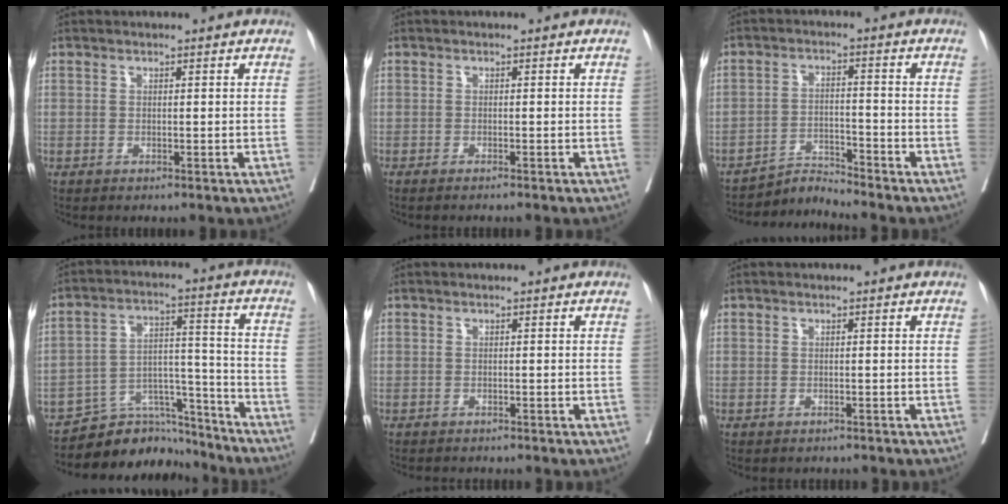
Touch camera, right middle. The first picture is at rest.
{"total": 1.3, "force": [0.9, -0.9, 0.5], "torque": [0.001, -0.007, 0.024]}
{"total": 2.9, "force": [-1.2, -1.8, -1.9], "torque": [0.038, -0.013, -0.020]}
{"total": 8.3, "force": [-7.9, 2.5, -0.4], "torque": [0.023, 0.047, -0.132]}
{"total": 2.5, "force": [-2.4, 0.5, 0.7], "torque": [-0.011, -0.005, -0.032]}
{"total": 1.9, "force": [-1.7, 0.7, 0.3], "torque": [-0.010, -0.003, -0.024]}